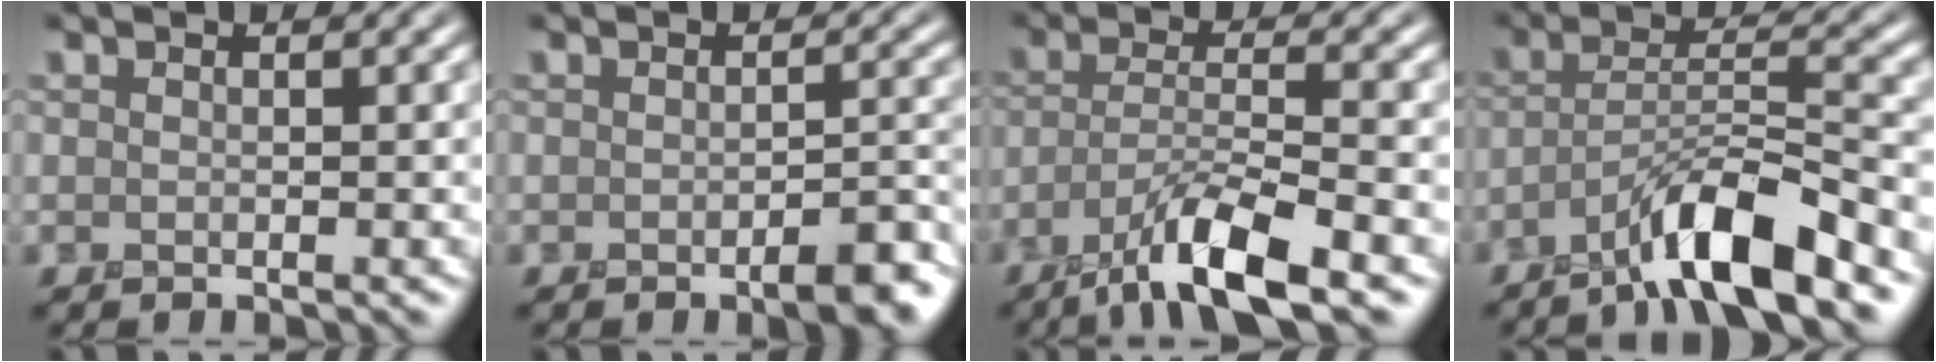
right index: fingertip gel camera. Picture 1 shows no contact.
{"total": 3.2, "force": [-1.8, 0.9, 2.5], "torque": [-0.035, 0.001, -0.027]}
{"total": 7.0, "force": [-4.5, 1.2, 5.2], "torque": [-0.090, 0.001, -0.090]}
{"total": 7.3, "force": [-4.9, 1.0, 5.3], "torque": [-0.088, 0.012, -0.089]}